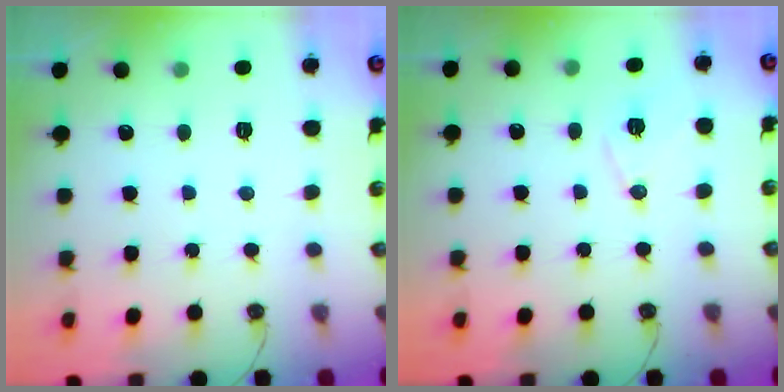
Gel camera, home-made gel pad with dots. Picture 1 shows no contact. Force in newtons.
{"total": 8.1, "press": 7.3, "slide": 3.5}